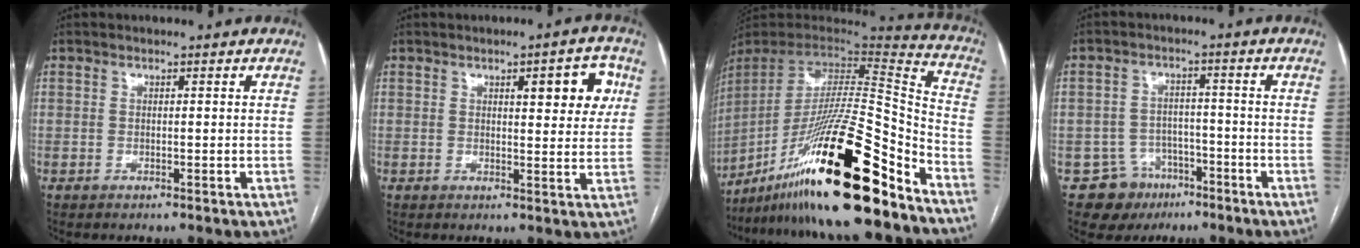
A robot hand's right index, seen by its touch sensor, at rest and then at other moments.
{"total": 6.5, "force": [2.4, 2.0, 5.7], "torque": [-0.064, 0.009, 0.028]}
{"total": 28.8, "force": [-18.9, 2.5, 21.6], "torque": [-0.353, -0.016, -0.327]}
{"total": 7.0, "force": [-4.0, 5.8, 0.2], "torque": [0.005, 0.014, -0.056]}